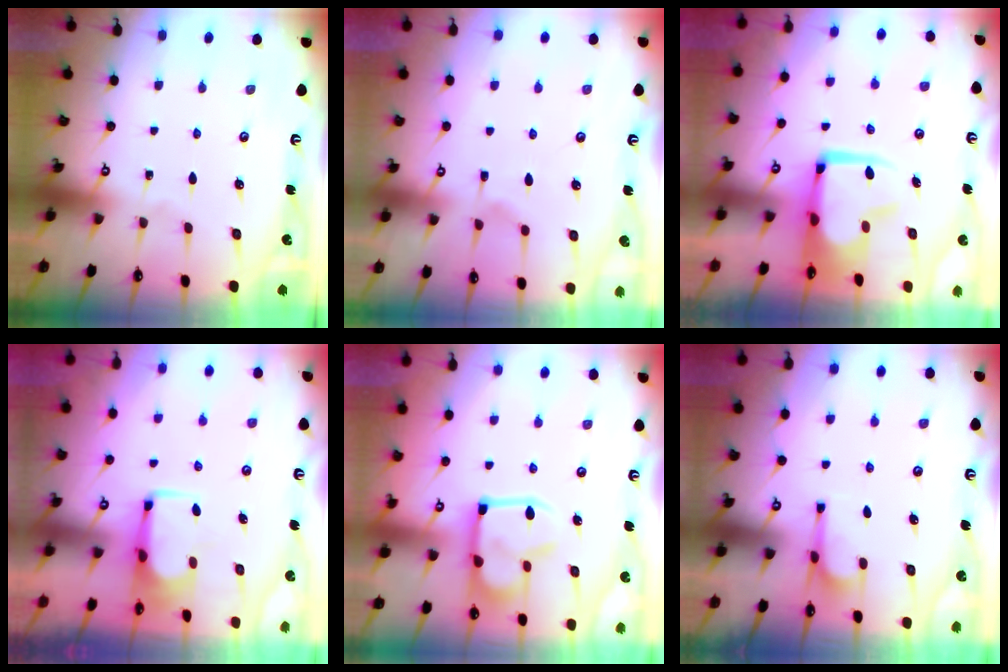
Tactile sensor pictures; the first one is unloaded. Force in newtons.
{"total": 1.5, "press": 0.9, "slide": 1.2}
{"total": 7.4, "press": 7.1, "slide": 1.8}
{"total": 3.7, "press": 3.7, "slide": 0.3}
{"total": 15.3, "press": 15.2, "slide": 1.2}
{"total": 3.2, "press": 3.2, "slide": 0.7}